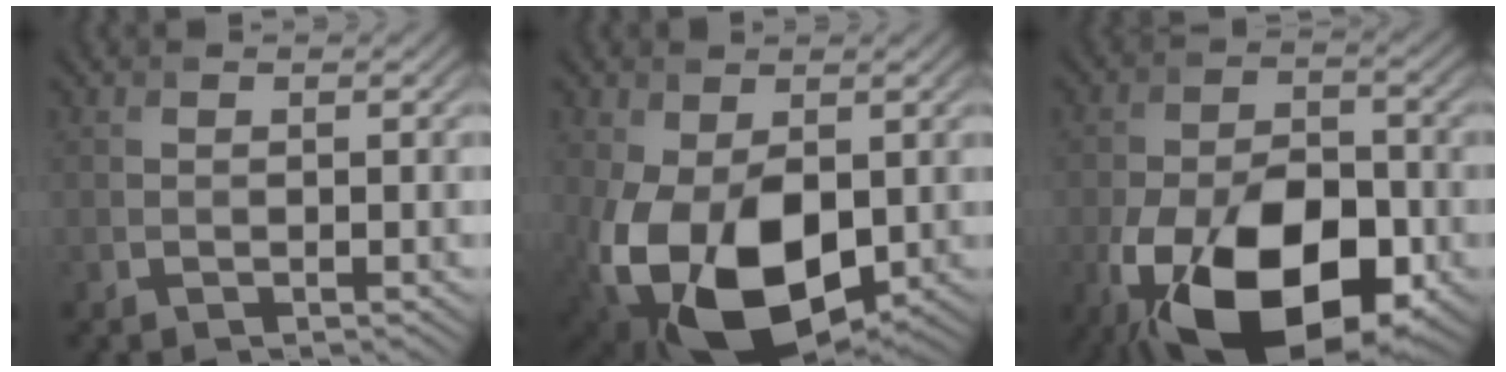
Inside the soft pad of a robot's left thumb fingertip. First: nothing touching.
{"total": 13.4, "force": [-2.9, 8.2, 10.1], "torque": [-0.225, -0.049, -0.034]}
{"total": 17.7, "force": [-7.6, 9.8, 12.7], "torque": [-0.234, -0.034, -0.120]}